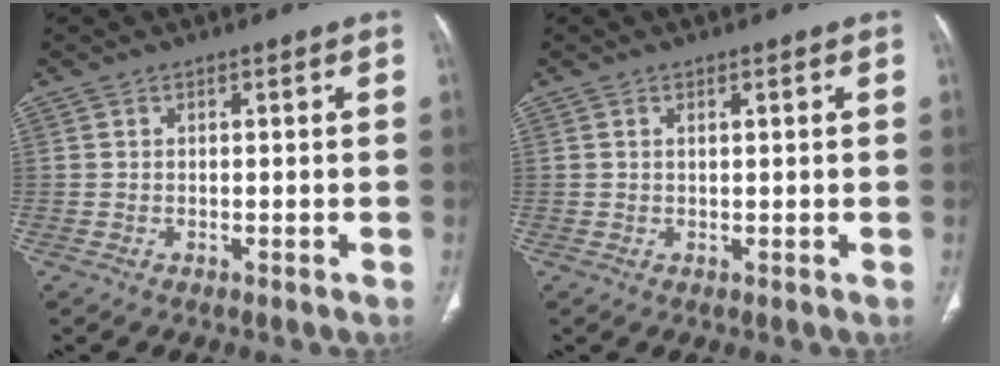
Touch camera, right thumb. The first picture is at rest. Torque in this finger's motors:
{"motor_torque": [0.25, -0.22, -0.22, 0.21, 0.07]}